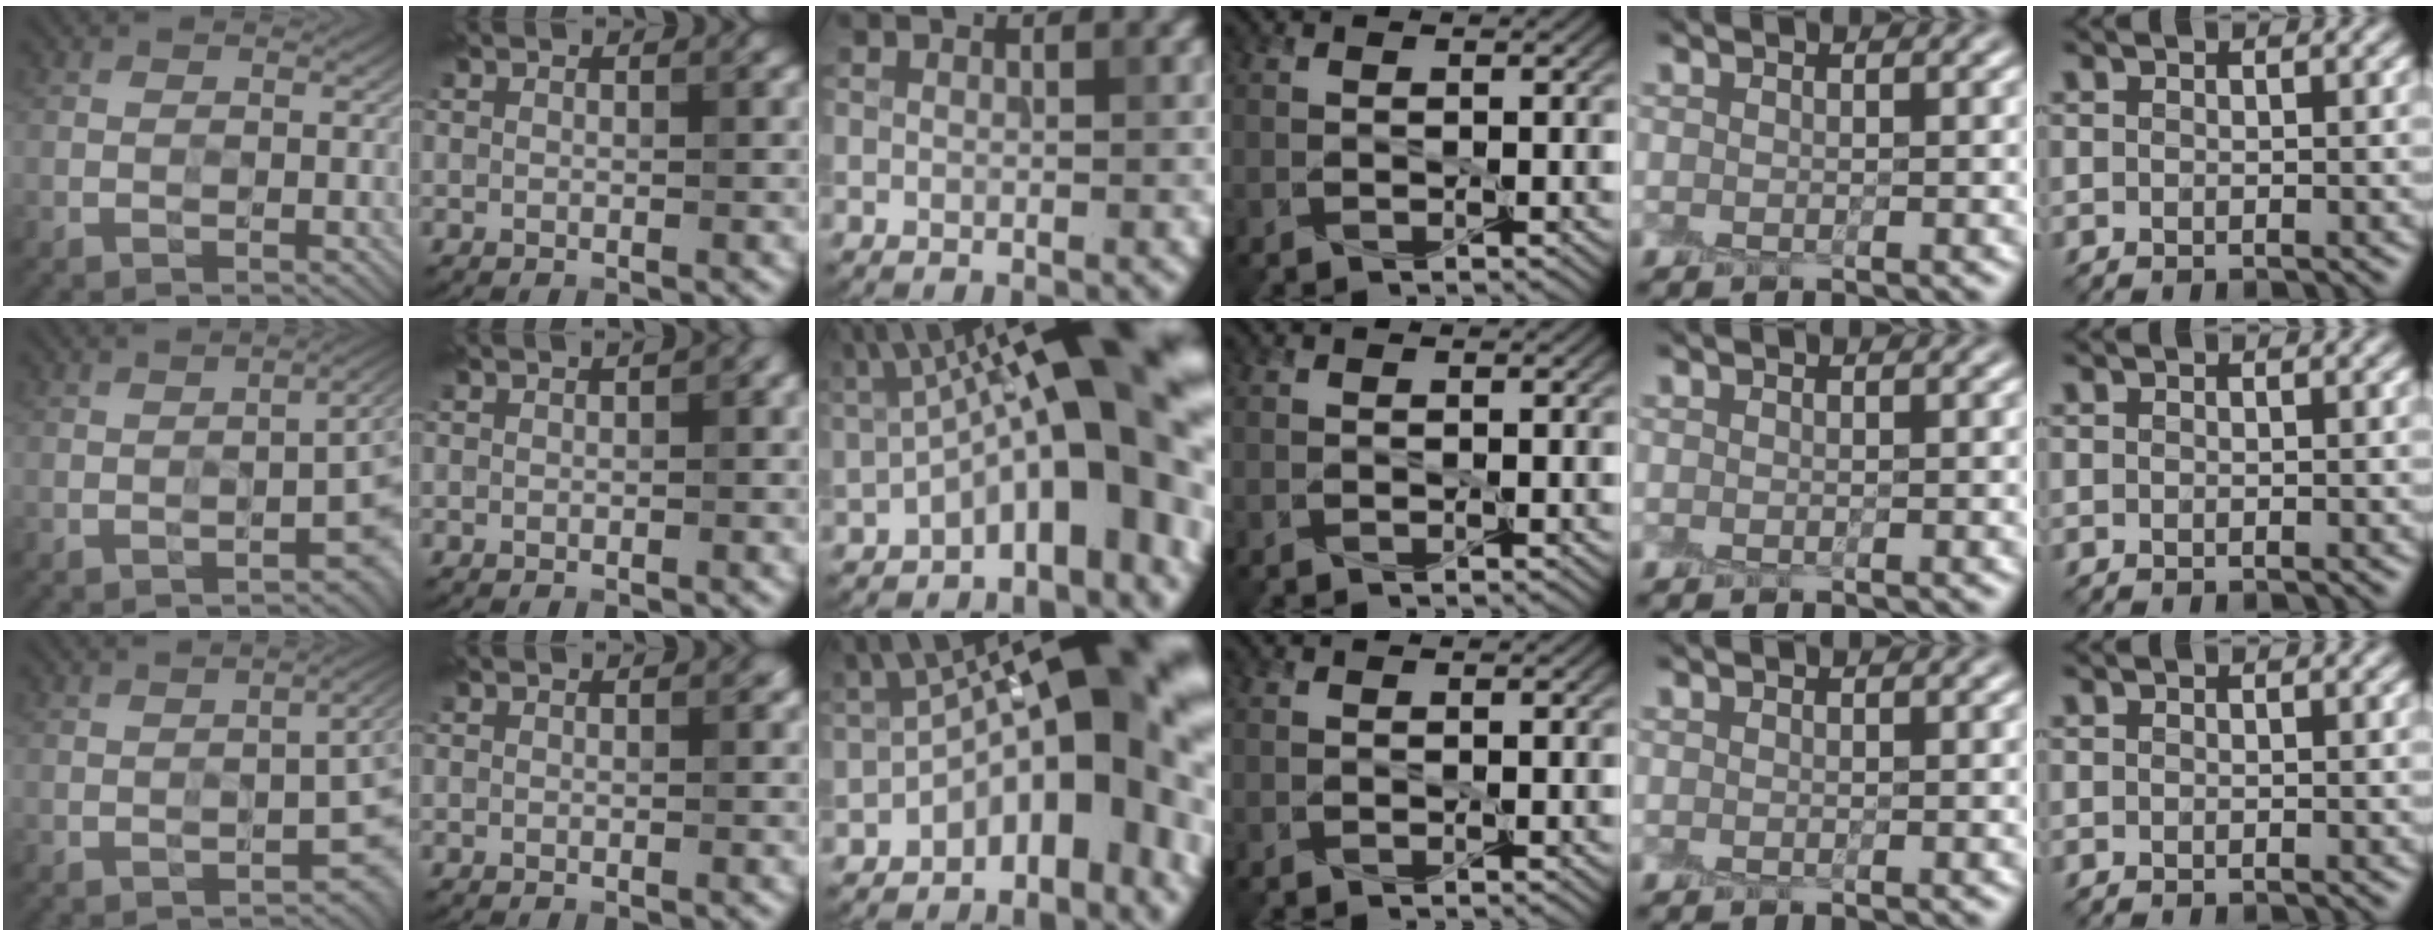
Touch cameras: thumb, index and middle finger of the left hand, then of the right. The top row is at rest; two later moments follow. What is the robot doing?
{"motion": "peel", "object": "aluminum foil"}